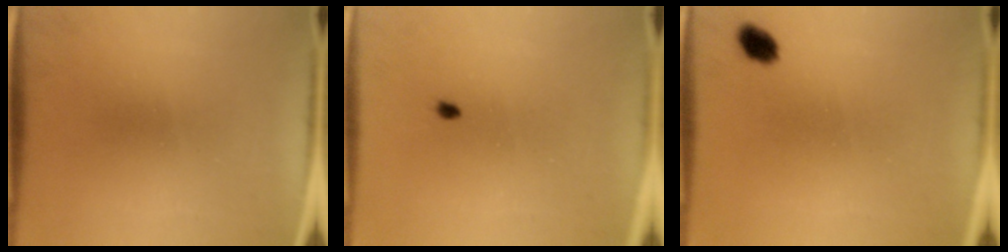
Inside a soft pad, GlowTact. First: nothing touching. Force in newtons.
{"total": 1.4}
{"total": 2.8}